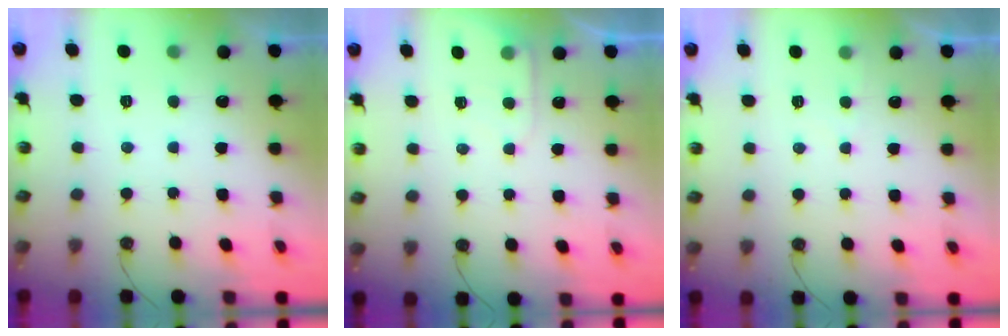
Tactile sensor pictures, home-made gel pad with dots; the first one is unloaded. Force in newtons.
{"total": 5.2, "press": 5.1, "slide": 0.8}
{"total": 2.0, "press": 2.0, "slide": 0.3}